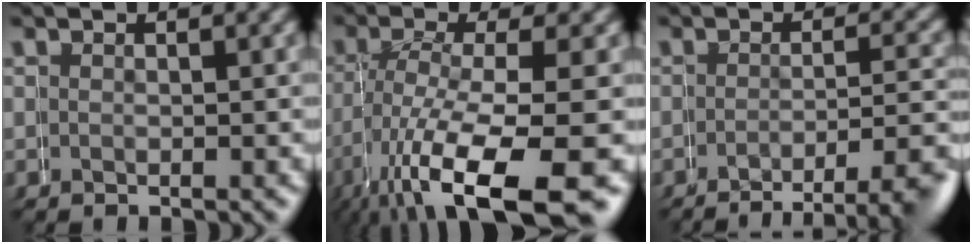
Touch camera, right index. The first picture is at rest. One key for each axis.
{"total": 7.1, "fx": -3.5, "fy": 2.8, "fz": 5.4, "tx": -0.107, "ty": -0.028, "tz": -0.029}
{"total": 6.9, "fx": -4.9, "fy": 2.3, "fz": 4.4, "tx": -0.043, "ty": -0.017, "tz": -0.066}